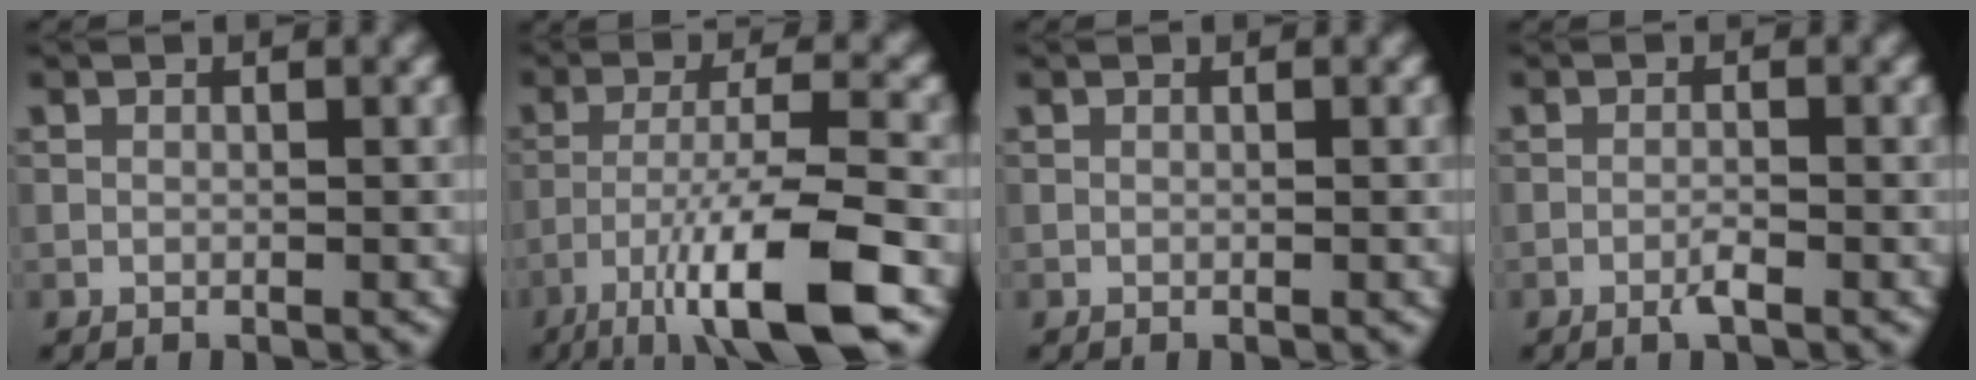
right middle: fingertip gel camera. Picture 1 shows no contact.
{"total": 10.0, "force": [-5.6, 1.9, 8.0], "torque": [-0.135, 0.001, -0.099]}
{"total": 0.0}
{"total": 1.3, "force": [-0.8, 0.1, 1.0], "torque": [-0.019, 0.001, -0.018]}